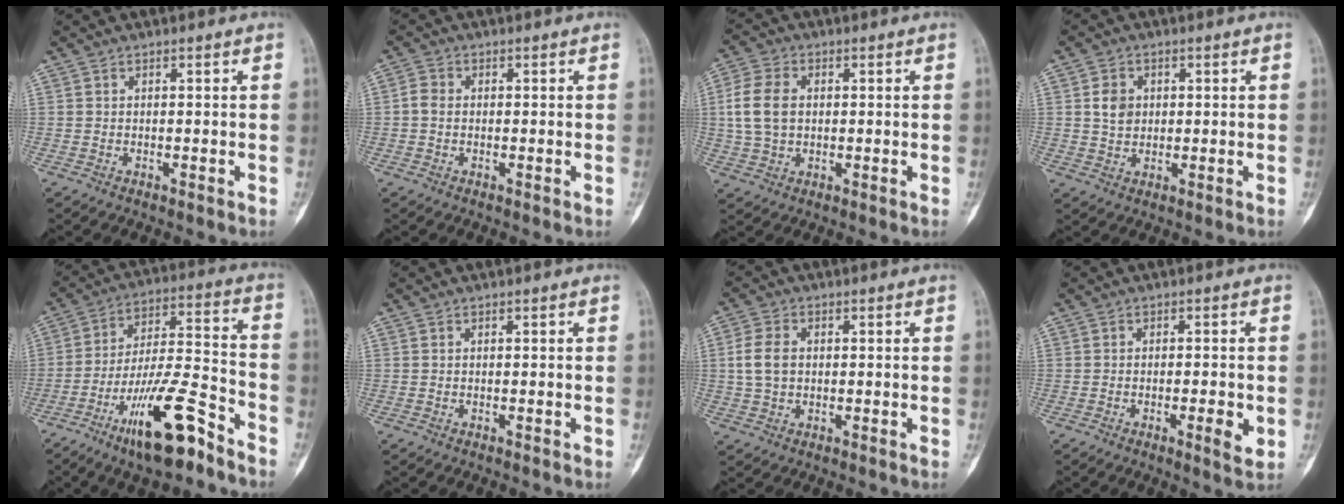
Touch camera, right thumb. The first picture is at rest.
{"total": 2.4, "force": [-0.1, 1.9, 1.5], "torque": [-0.028, 0.006, -0.007]}
{"total": 8.6, "force": [1.0, 6.0, 6.1], "torque": [-0.126, 0.008, 0.021]}
{"total": 4.5, "force": [1.0, 3.7, 2.5], "torque": [-0.028, -0.004, 0.018]}
{"total": 17.1, "force": [-10.7, 4.3, 12.7], "torque": [-0.223, 0.078, -0.185]}
{"total": 0.0}
{"total": 5.8, "force": [0.6, 4.1, 4.0], "torque": [-0.085, 0.006, 0.012]}
{"total": 4.1, "force": [-1.0, 1.0, 3.9], "torque": [-0.058, -0.006, -0.014]}